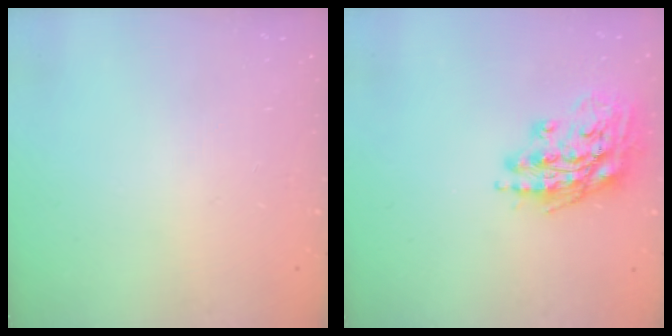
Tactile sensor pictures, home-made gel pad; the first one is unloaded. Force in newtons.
{"total": 17.4, "press": 17.2, "slide": 2.1}